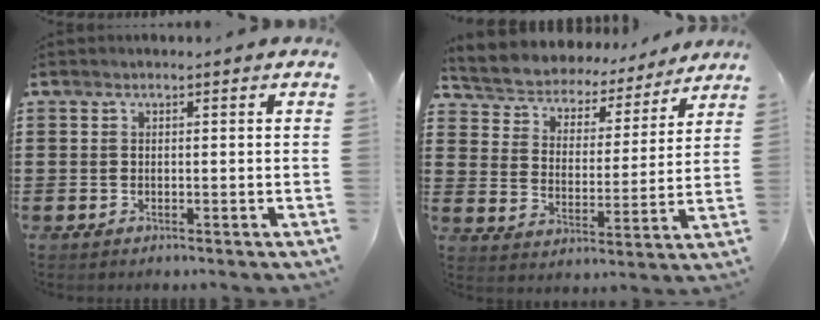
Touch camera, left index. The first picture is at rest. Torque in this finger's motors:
{"motor_torque": [0.88, -1.26, 0.35, 0.04]}